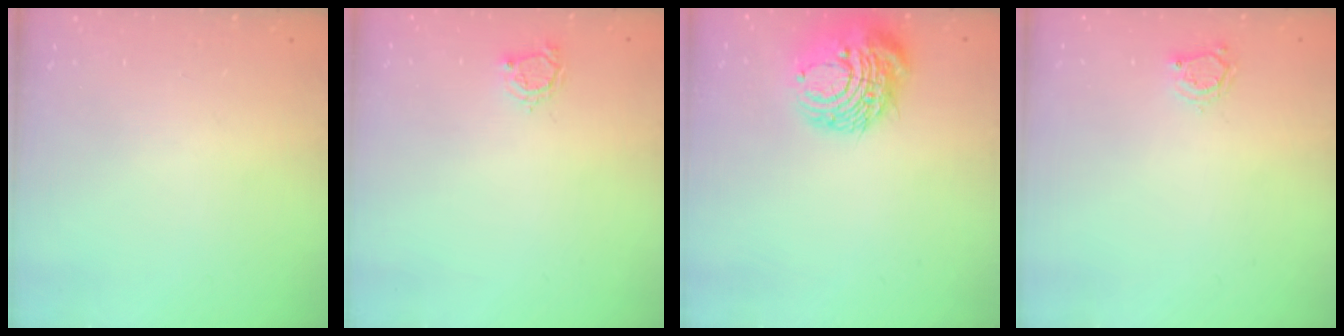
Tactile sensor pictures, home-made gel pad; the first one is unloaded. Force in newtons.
{"total": 4.1, "press": 4.0, "slide": 0.4}
{"total": 13.0, "press": 12.9, "slide": 1.5}
{"total": 3.7, "press": 3.7, "slide": 0.4}